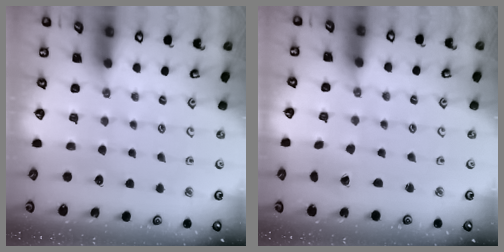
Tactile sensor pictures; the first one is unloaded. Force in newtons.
{"total": 0.8, "press": 0.8, "slide": 0.1}